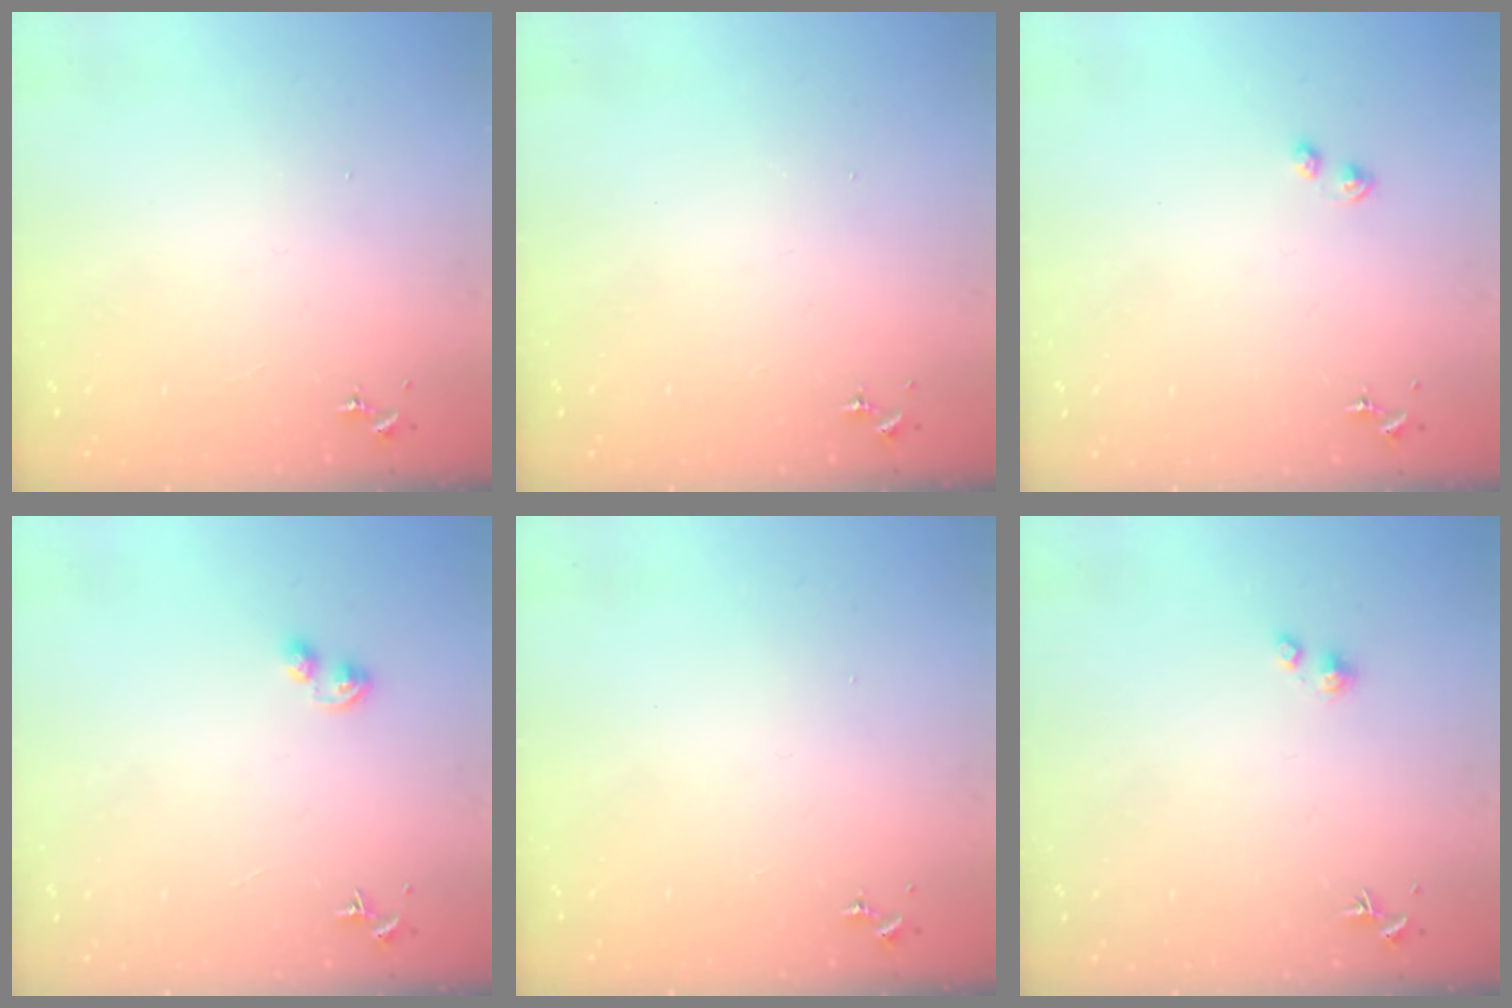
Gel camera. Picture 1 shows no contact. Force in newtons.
{"total": 0.0}
{"total": 2.2, "press": 2.1, "slide": 0.5}
{"total": 4.9, "press": 4.9, "slide": 0.8}
{"total": 0.0}
{"total": 2.2, "press": 2.2, "slide": 0.2}